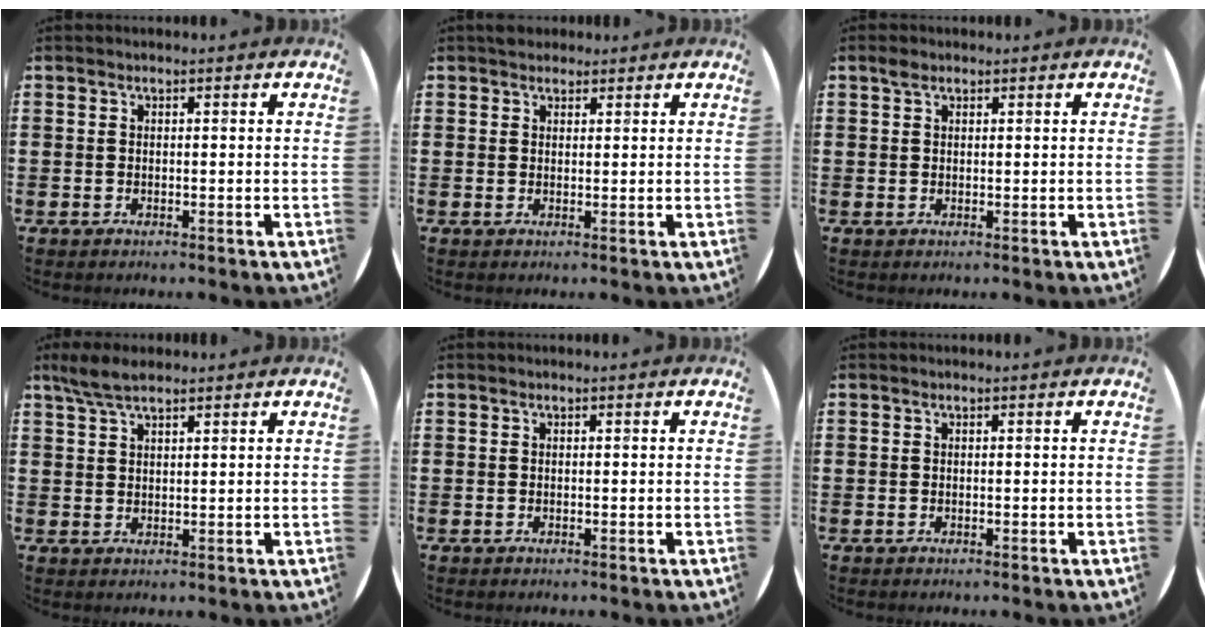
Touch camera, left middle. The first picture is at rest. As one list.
[{"total": 1.6, "force": [1.4, 0.6, -0.1], "torque": [0.008, 0.002, 0.026]}, {"total": 1.1, "force": [0.8, 0.7, 0.3], "torque": [0.001, 0.002, 0.013]}, {"total": 4.0, "force": [3.1, 1.0, 2.2], "torque": [-0.049, 0.003, 0.058]}, {"total": 0.0}, {"total": 0.0}]